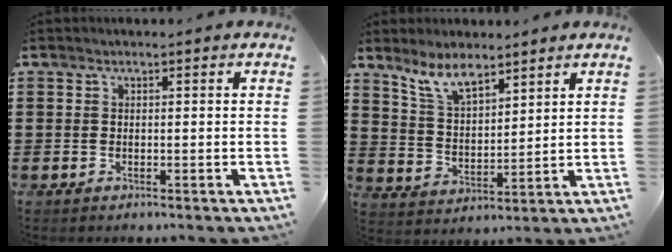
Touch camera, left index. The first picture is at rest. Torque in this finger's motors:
{"motor_torque": [2.14, 0.00, -0.01, -0.01]}